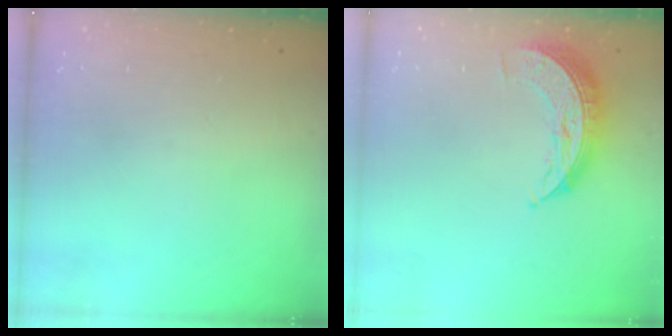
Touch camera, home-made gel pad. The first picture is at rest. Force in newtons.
{"total": 8.3, "press": 8.3, "slide": 0.6}